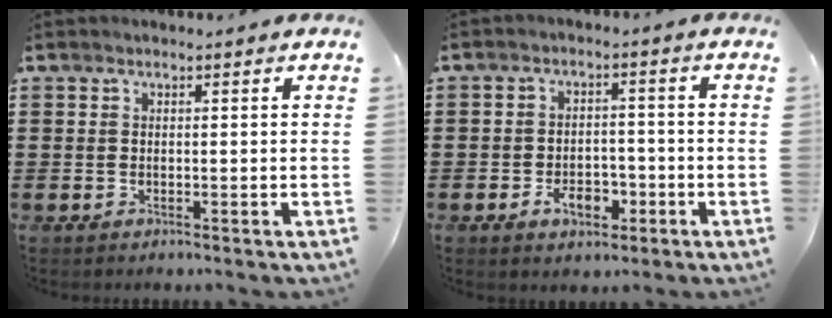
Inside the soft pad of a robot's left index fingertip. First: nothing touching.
{"total": 5.0, "force": [-2.5, 2.8, 3.3], "torque": [-0.051, 0.003, -0.048]}